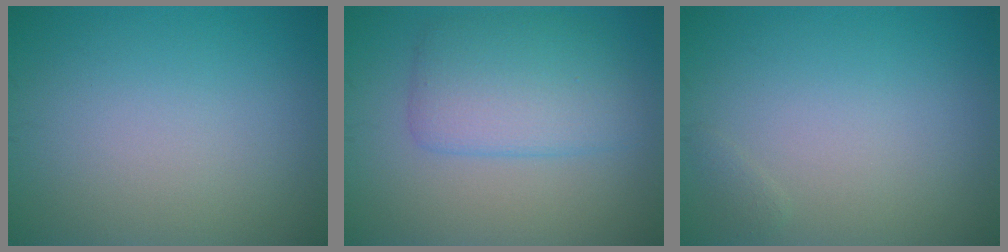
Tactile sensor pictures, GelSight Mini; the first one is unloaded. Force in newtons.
{"total": 4.9, "press": 4.9, "slide": 0.1}
{"total": 0.6, "press": 0.5, "slide": 0.1}